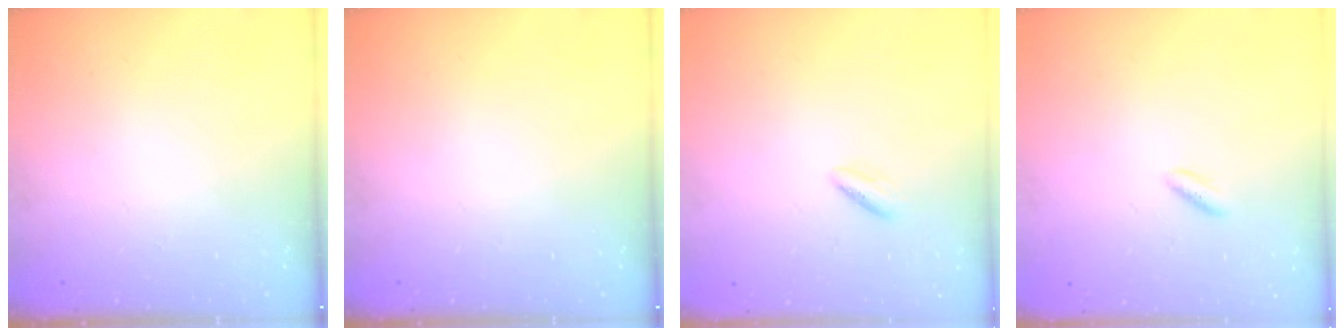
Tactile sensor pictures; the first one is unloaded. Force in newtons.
{"total": 0.0}
{"total": 1.6, "press": 1.4, "slide": 0.8}
{"total": 1.6, "press": 1.3, "slide": 0.8}